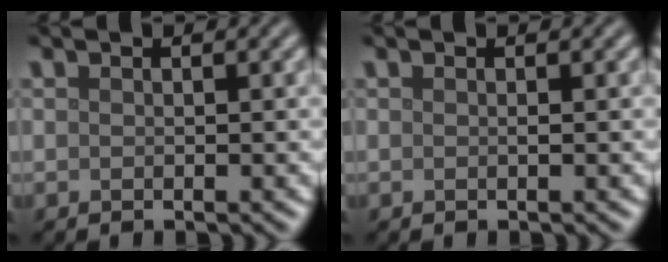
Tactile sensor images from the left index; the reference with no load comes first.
{"total": 0.0}